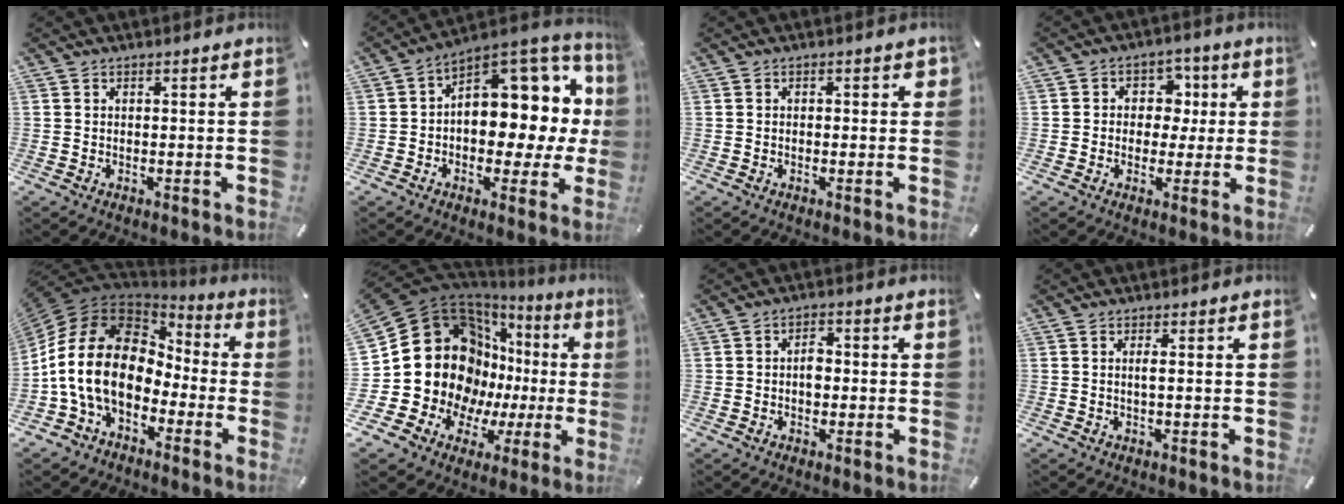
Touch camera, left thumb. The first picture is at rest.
{"total": 13.2, "force": [3.9, 9.0, 8.8], "torque": [-0.095, -0.052, 0.069]}
{"total": 1.3, "force": [-0.3, 0.9, 0.9], "torque": [-0.016, 0.005, -0.006]}
{"total": 7.6, "force": [0.3, 7.1, 2.8], "torque": [-0.040, 0.008, 0.003]}
{"total": 16.9, "force": [-2.5, 12.2, 11.4], "torque": [-0.256, 0.019, -0.048]}
{"total": 23.6, "force": [2.9, 19.2, 13.4], "torque": [-0.237, -0.044, 0.090]}
{"total": 3.4, "force": [-0.3, 2.4, 2.4], "torque": [-0.031, 0.002, -0.012]}
{"total": 1.4, "force": [0.1, 0.1, 1.4], "torque": [-0.029, -0.003, 0.000]}